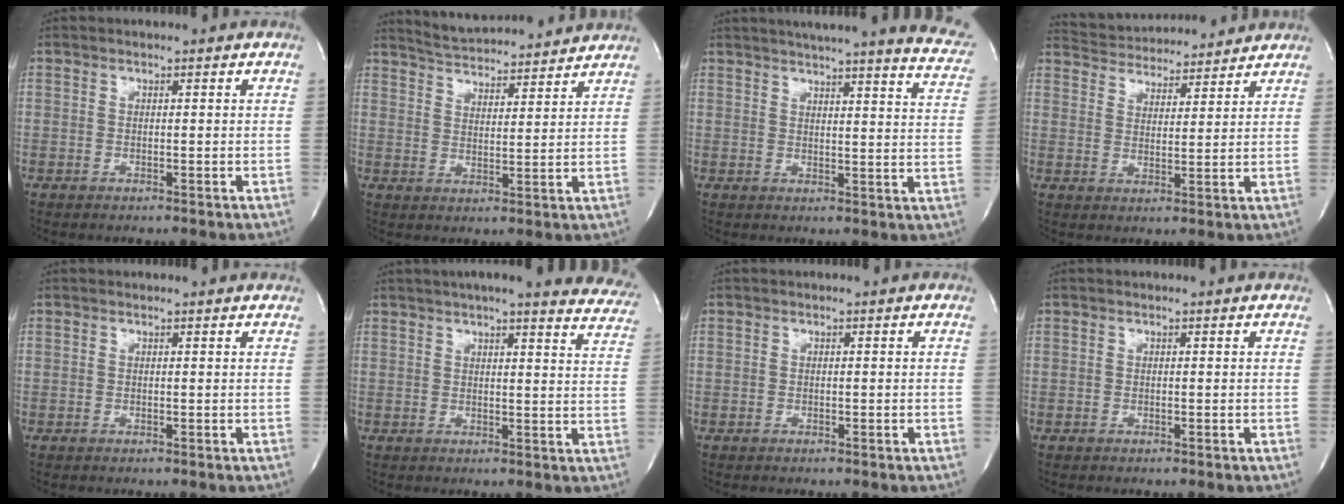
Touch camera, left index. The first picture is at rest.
{"total": 13.2, "force": [12.6, 1.5, 3.4], "torque": [-0.059, 0.015, 0.183]}
{"total": 21.0, "force": [18.8, 1.2, 9.3], "torque": [-0.128, -0.063, 0.206]}
{"total": 12.9, "force": [12.4, 2.3, 2.8], "torque": [-0.049, 0.023, 0.184]}
{"total": 1.5, "force": [1.5, 0.2, 0.1], "torque": [-0.015, 0.002, 0.009]}
{"total": 20.3, "force": [18.3, 2.6, 8.3], "torque": [-0.112, -0.047, 0.196]}
{"total": 0.0}
{"total": 0.0}